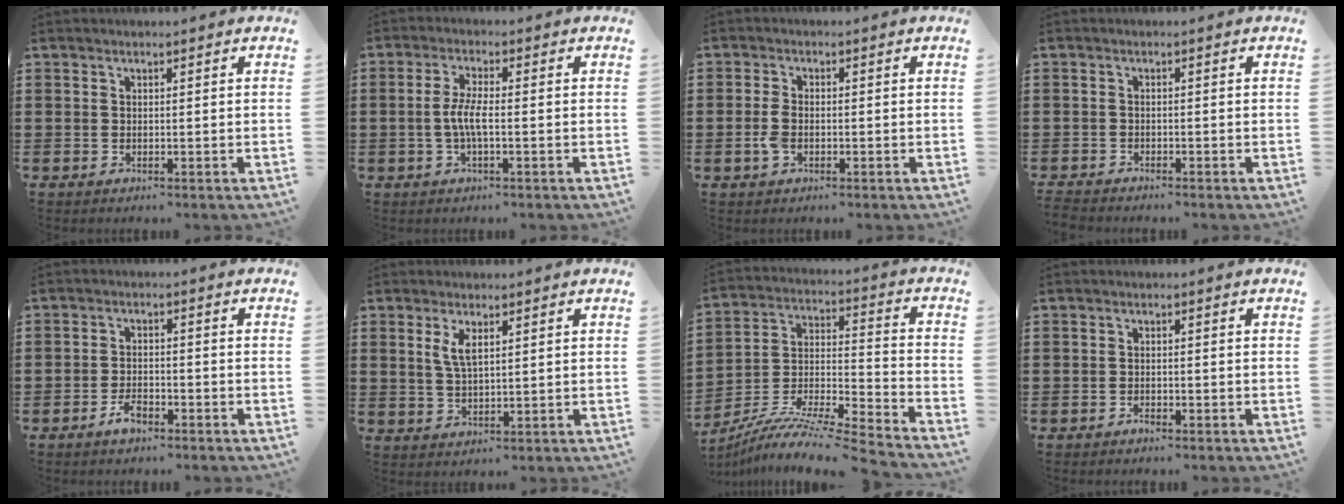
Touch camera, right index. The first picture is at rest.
{"total": 4.2, "force": [-1.0, 0.7, 4.0], "torque": [-0.094, -0.007, -0.027]}
{"total": 3.0, "force": [-0.8, 1.5, 2.4], "torque": [-0.067, -0.005, -0.021]}
{"total": 1.5, "force": [-1.5, 0.1, -0.1], "torque": [-0.003, 0.001, -0.033]}
{"total": 3.1, "force": [-2.1, 1.2, 1.9], "torque": [-0.041, 0.002, -0.041]}
{"total": 3.4, "force": [1.4, 1.1, 2.9], "torque": [-0.062, 0.004, 0.022]}
{"total": 9.8, "force": [-8.7, 0.5, 4.5], "torque": [-0.083, 0.001, -0.176]}
{"total": 1.0, "force": [-0.9, 0.3, 0.4], "torque": [-0.011, -0.003, -0.017]}